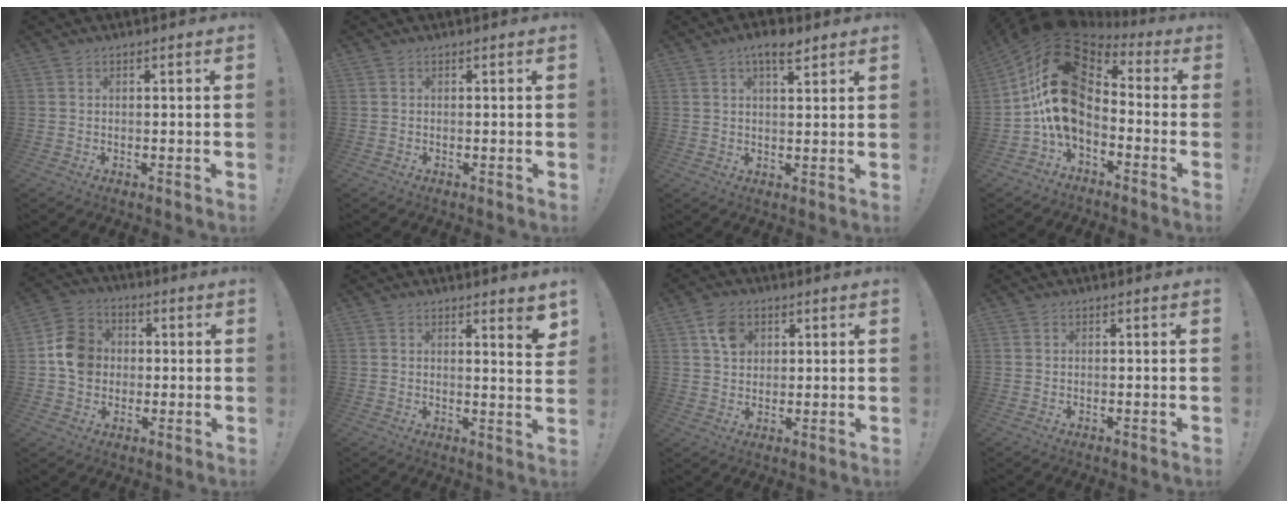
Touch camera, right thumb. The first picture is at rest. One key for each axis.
{"total": 0.0}
{"total": 5.6, "fx": 3.6, "fy": 1.7, "fz": 3.9, "tx": -0.052, "ty": -0.018, "tz": 0.057}
{"total": 19.9, "fx": 1.3, "fy": 12.4, "fz": 15.5, "tx": -0.303, "ty": -0.005, "tz": 0.029}
{"total": 10.3, "fx": -0.1, "fy": 9.3, "fz": 4.5, "tx": -0.065, "ty": 0.021, "tz": 0.006}
{"total": 4.4, "fx": 3.0, "fy": -0.2, "fz": 3.1, "tx": -0.031, "ty": -0.030, "tz": 0.045}
{"total": 6.6, "fx": 2.9, "fy": 5.3, "fz": 2.8, "tx": -0.044, "ty": 0.001, "tz": 0.054}
{"total": 0.0}